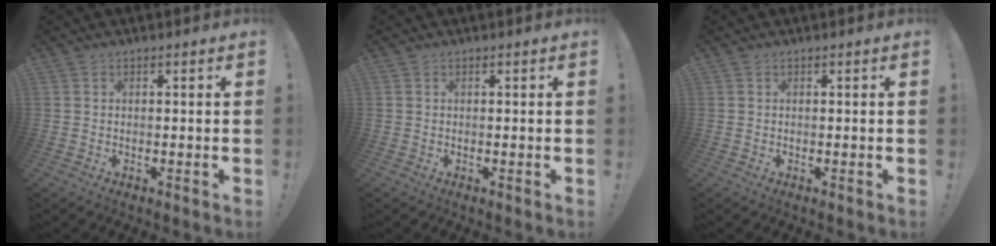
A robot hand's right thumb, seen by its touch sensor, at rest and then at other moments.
{"total": 0.0}
{"total": 0.0}